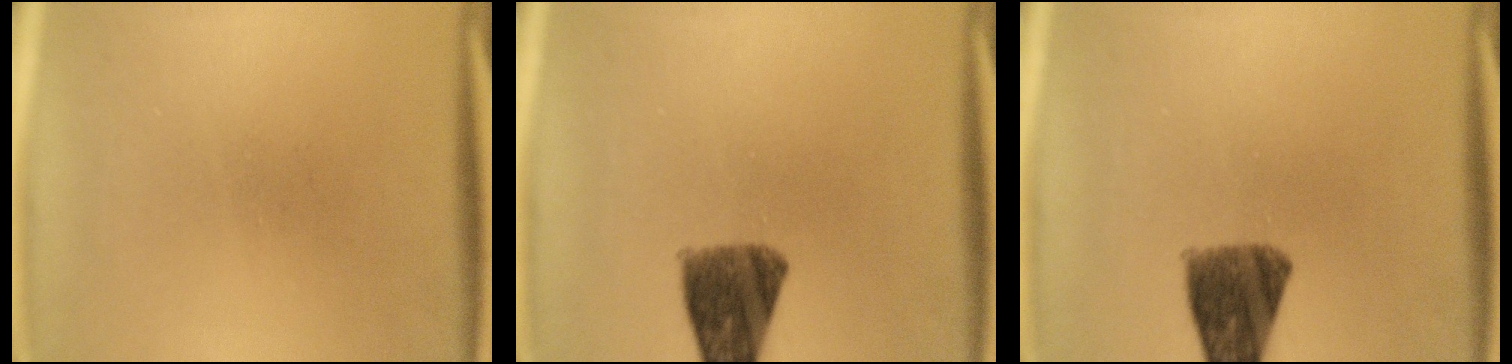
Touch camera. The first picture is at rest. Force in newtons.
{"total": 9.2}
{"total": 9.2}